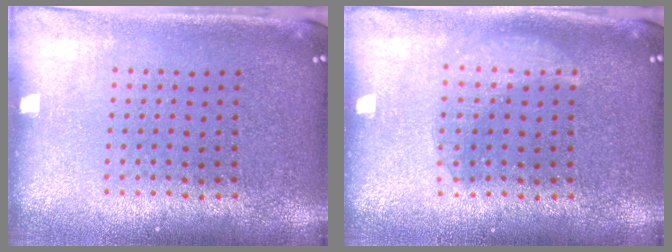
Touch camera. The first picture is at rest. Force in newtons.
{"total": 1.9, "press": 1.9, "slide": 0.3}